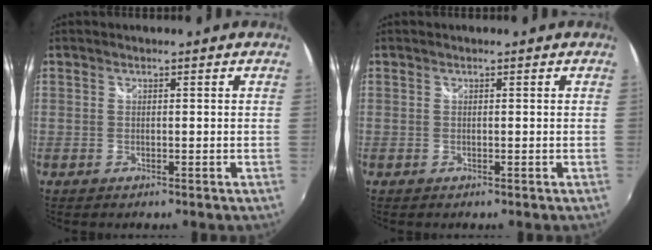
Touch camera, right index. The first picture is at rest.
{"total": 0.0}